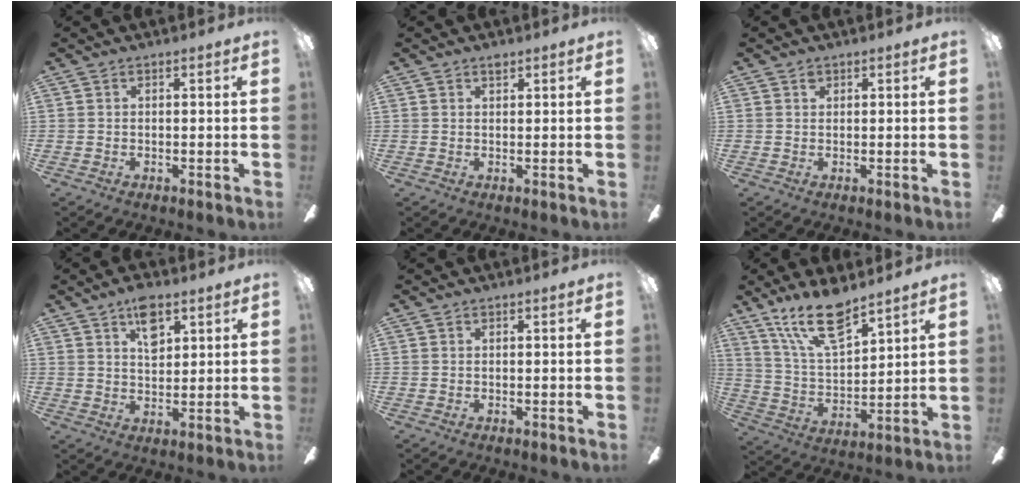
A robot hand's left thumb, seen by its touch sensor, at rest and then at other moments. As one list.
[{"total": 1.4, "force": [1.2, 0.7, 0.5], "torque": [0.006, -0.008, 0.019]}, {"total": 1.0, "force": [0.7, 0.6, 0.3], "torque": [0.000, -0.004, 0.012]}, {"total": 7.8, "force": [4.4, 4.2, 4.9], "torque": [-0.067, -0.013, 0.076]}, {"total": 0.0}, {"total": 19.1, "force": [13.5, 7.0, 11.6], "torque": [-0.244, -0.080, 0.241]}]